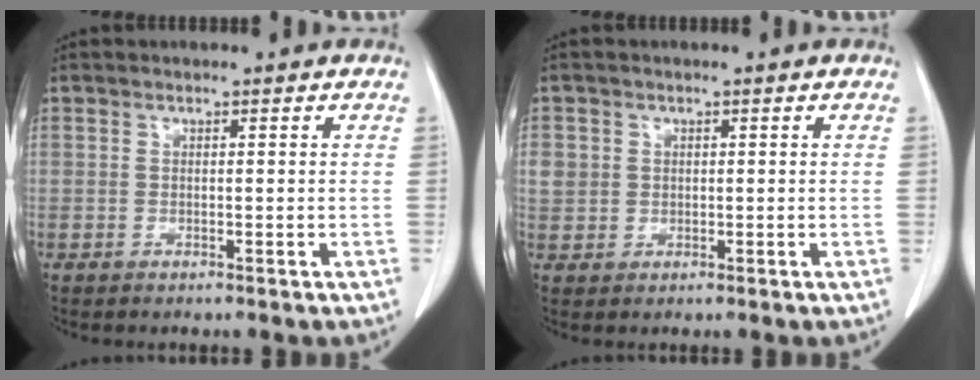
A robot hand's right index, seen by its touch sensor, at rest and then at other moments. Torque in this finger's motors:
{"motor_torque": [0.35, 0.04, 0.10, 0.04]}